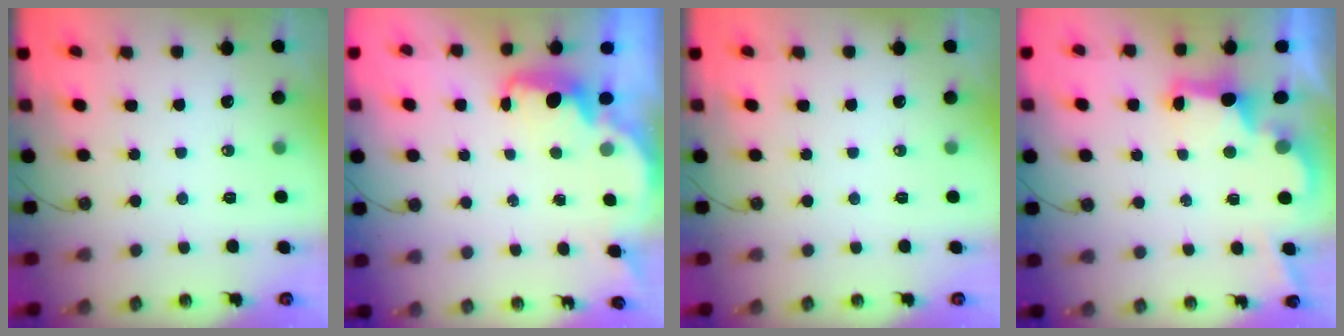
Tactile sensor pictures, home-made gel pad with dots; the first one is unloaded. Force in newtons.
{"total": 2.2, "press": 2.1, "slide": 0.6}
{"total": 0.0}
{"total": 2.9, "press": 2.7, "slide": 0.9}